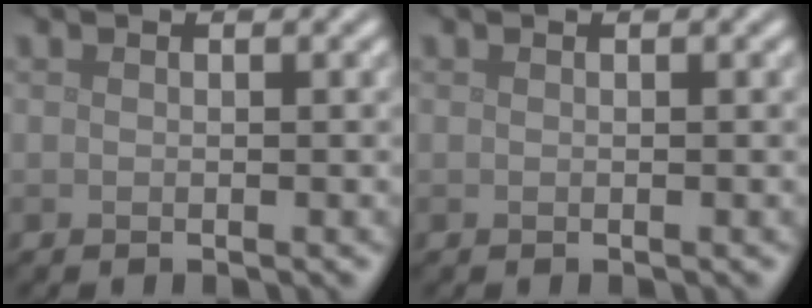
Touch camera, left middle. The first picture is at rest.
{"total": 0.0}